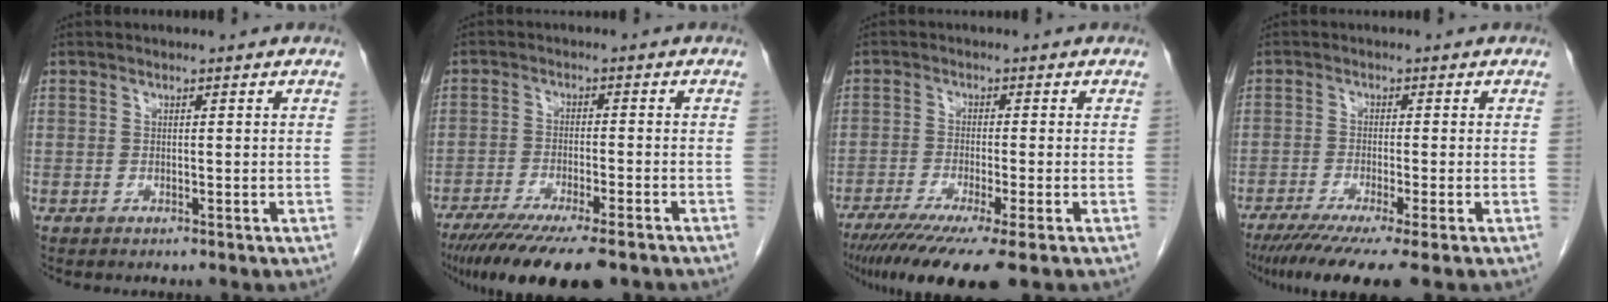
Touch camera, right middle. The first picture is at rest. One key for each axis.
{"total": 15.3, "fx": -11.8, "fy": 2.4, "fz": 9.3, "tx": -0.136, "ty": -0.032, "tz": -0.184}
{"total": 11.4, "fx": -8.0, "fy": 0.2, "fz": 8.1, "tx": -0.127, "ty": -0.031, "tz": -0.129}
{"total": 9.6, "fx": -6.9, "fy": -0.2, "fz": 6.7, "tx": -0.099, "ty": -0.025, "tz": -0.109}